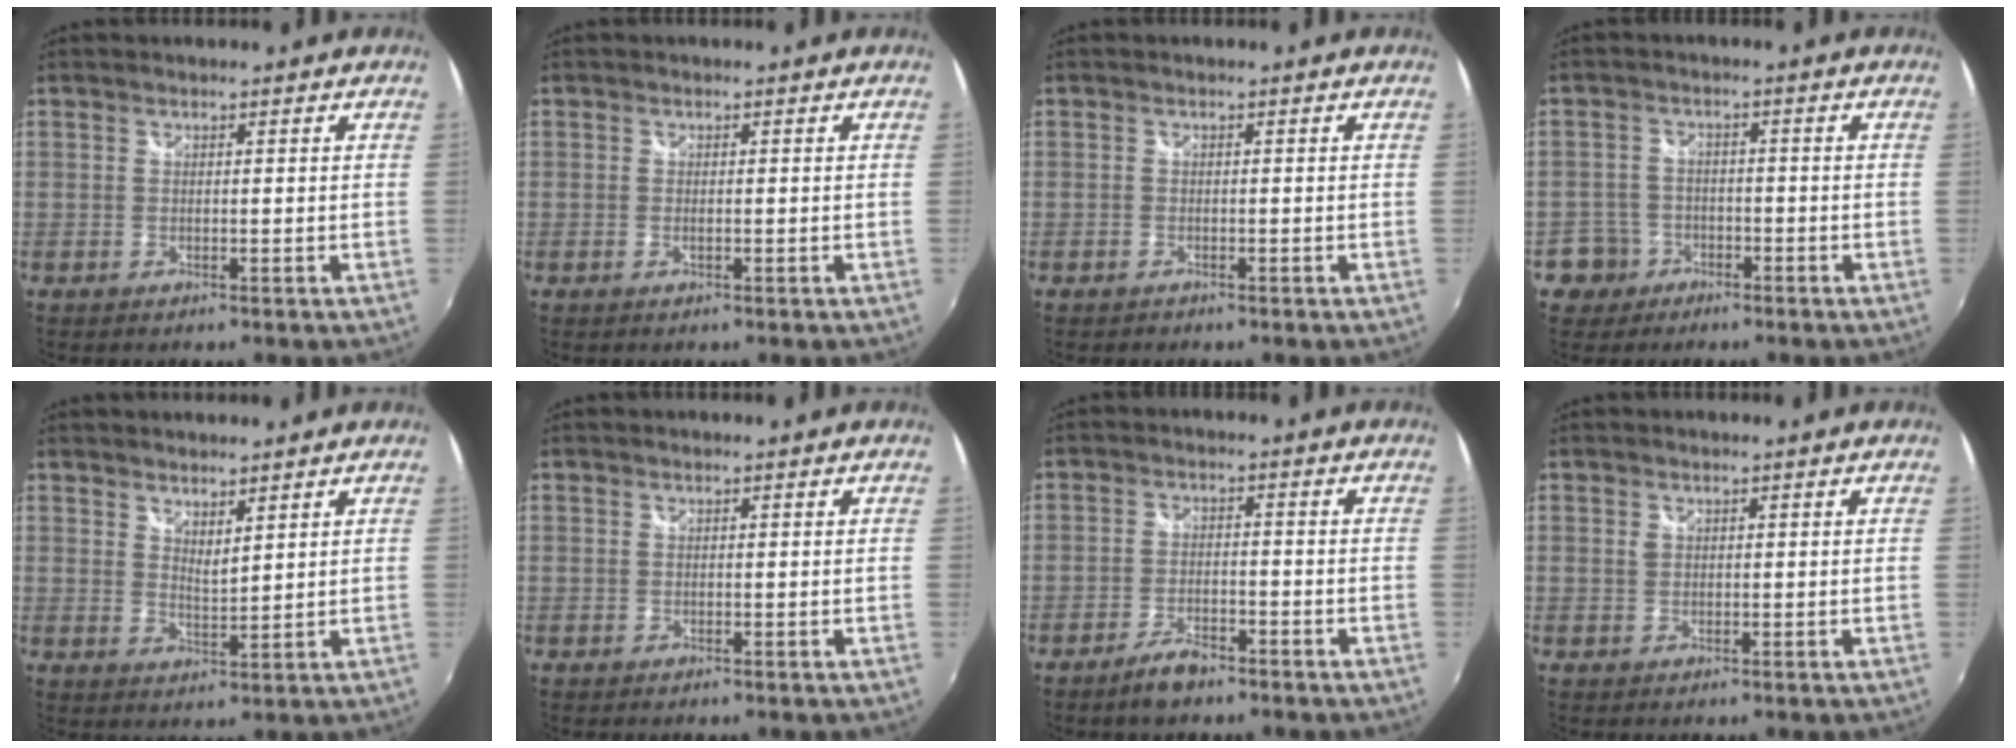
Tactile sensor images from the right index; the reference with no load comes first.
{"total": 0.6, "force": [-0.2, 0.0, 0.5], "torque": [-0.012, -0.001, -0.005]}
{"total": 0.9, "force": [-0.6, 0.6, 0.2], "torque": [-0.005, 0.000, -0.010]}
{"total": 5.1, "force": [-2.6, 4.4, 0.3], "torque": [-0.018, 0.018, -0.046]}
{"total": 3.5, "force": [2.9, 0.8, 1.7], "torque": [-0.026, -0.002, 0.049]}
{"total": 0.0}
{"total": 4.8, "force": [-3.8, 1.5, 2.6], "torque": [-0.065, 0.000, -0.067]}
{"total": 1.0, "force": [0.4, 0.9, 0.2], "torque": [0.000, 0.002, 0.004]}